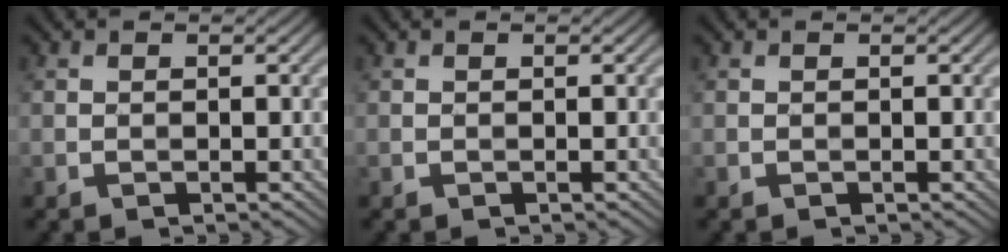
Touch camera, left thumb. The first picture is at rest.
{"total": 0.0}
{"total": 0.0}